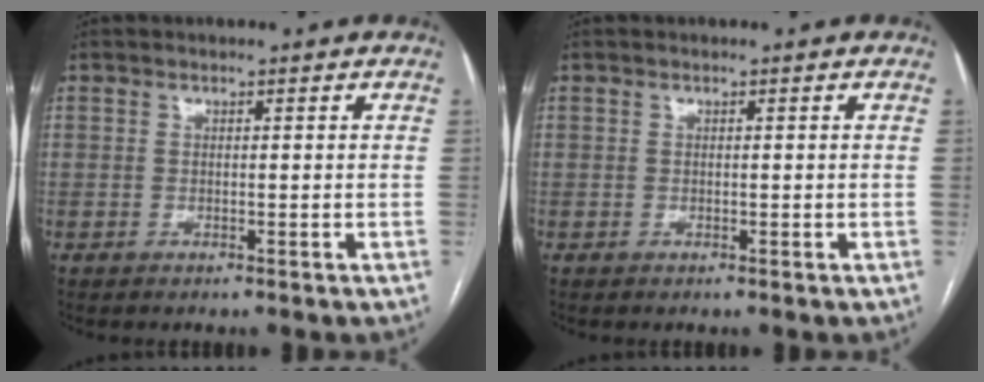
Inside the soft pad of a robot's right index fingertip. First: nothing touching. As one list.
[{"total": 0.0}]